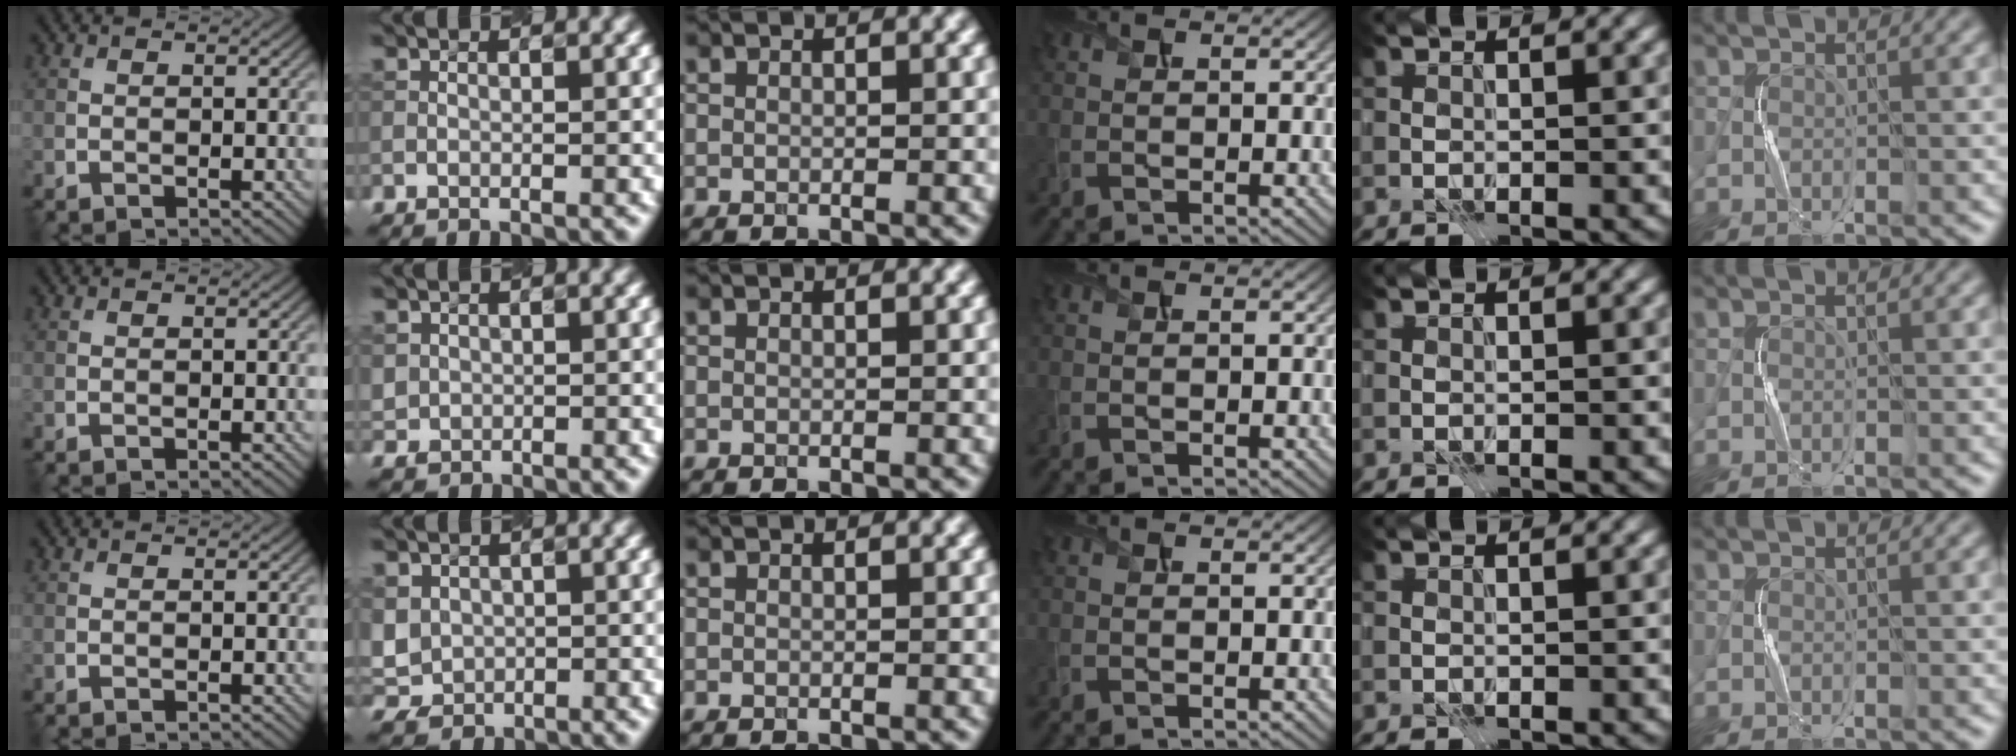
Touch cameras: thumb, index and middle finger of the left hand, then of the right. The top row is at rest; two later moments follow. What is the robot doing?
{"motion": "press", "object": "toy piano key"}